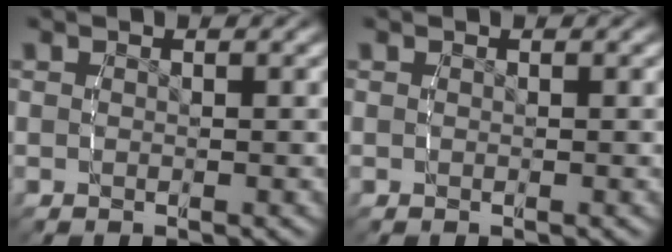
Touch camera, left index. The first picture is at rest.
{"total": 0.0}